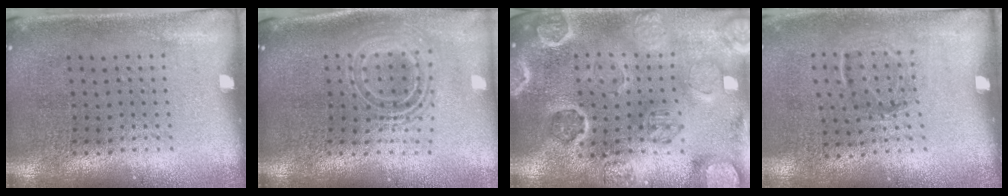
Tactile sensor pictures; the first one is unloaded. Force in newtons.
{"total": 2.1, "press": 1.5, "slide": 1.5}
{"total": 2.7, "press": 2.7, "slide": 0.2}
{"total": 1.2, "press": 0.8, "slide": 0.8}